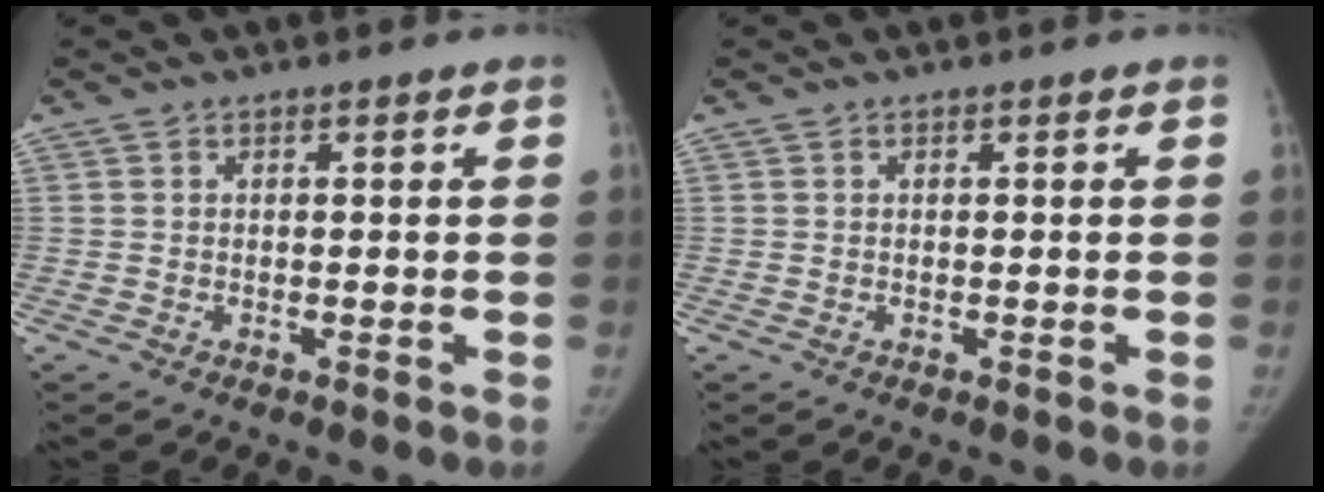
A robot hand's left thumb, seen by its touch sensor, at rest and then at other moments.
{"total": 0.0}